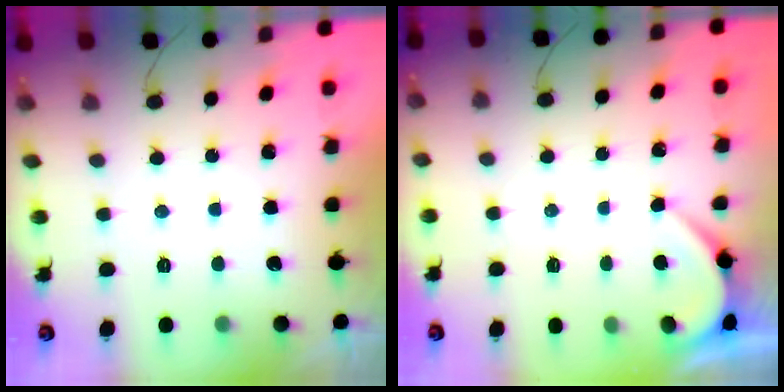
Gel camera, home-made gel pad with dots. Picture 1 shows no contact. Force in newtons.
{"total": 2.2, "press": 2.2, "slide": 0.4}